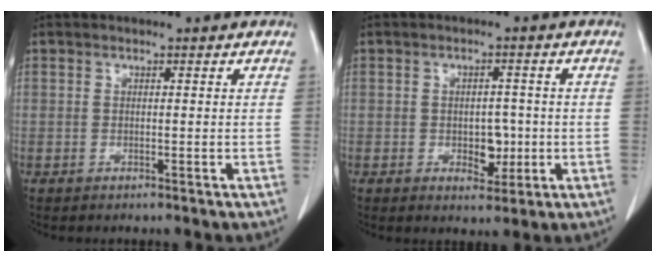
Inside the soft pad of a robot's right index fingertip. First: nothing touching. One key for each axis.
{"total": 4.2, "fx": -0.8, "fy": 2.6, "fz": 3.2, "tx": -0.038, "ty": 0.002, "tz": -0.004}